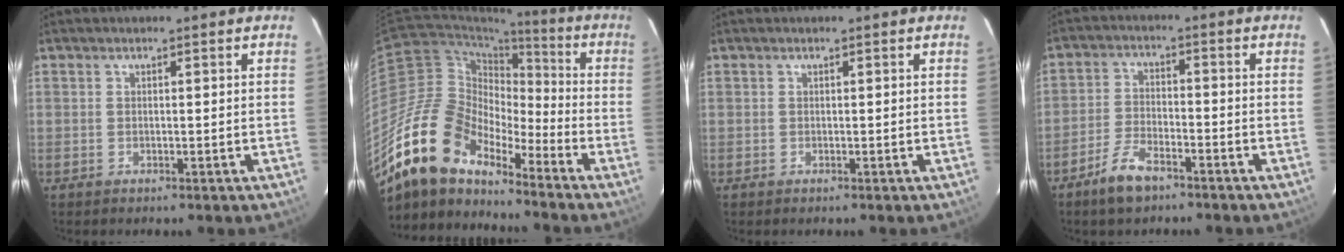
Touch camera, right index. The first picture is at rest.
{"total": 18.0, "force": [-14.1, 7.6, 8.2], "torque": [-0.148, -0.001, -0.272]}
{"total": 0.5, "force": [-0.1, 0.5, -0.1], "torque": [0.002, 0.003, 0.000]}
{"total": 6.9, "force": [-5.0, 2.6, 3.9], "torque": [-0.095, 0.002, -0.095]}